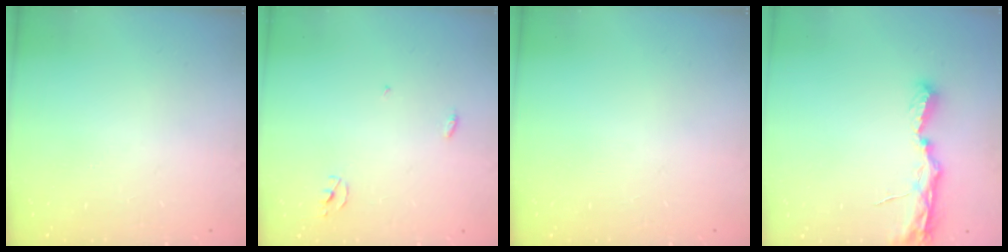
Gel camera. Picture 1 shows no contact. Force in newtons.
{"total": 2.3, "press": 2.3, "slide": 0.1}
{"total": 0.0}
{"total": 8.0, "press": 8.0, "slide": 0.7}